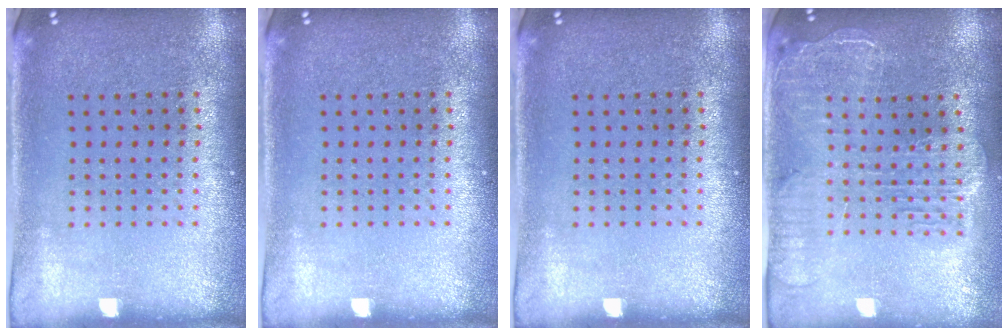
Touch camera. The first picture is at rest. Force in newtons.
{"total": 0.0}
{"total": 0.0}
{"total": 2.5, "press": 2.2, "slide": 1.2}